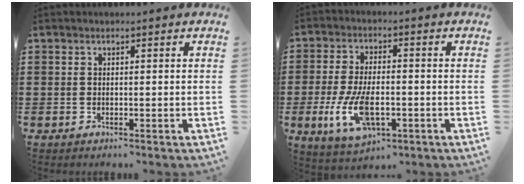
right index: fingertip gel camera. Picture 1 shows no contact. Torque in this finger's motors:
{"motor_torque": [1.83, 0.31, 0.27, 0.19]}